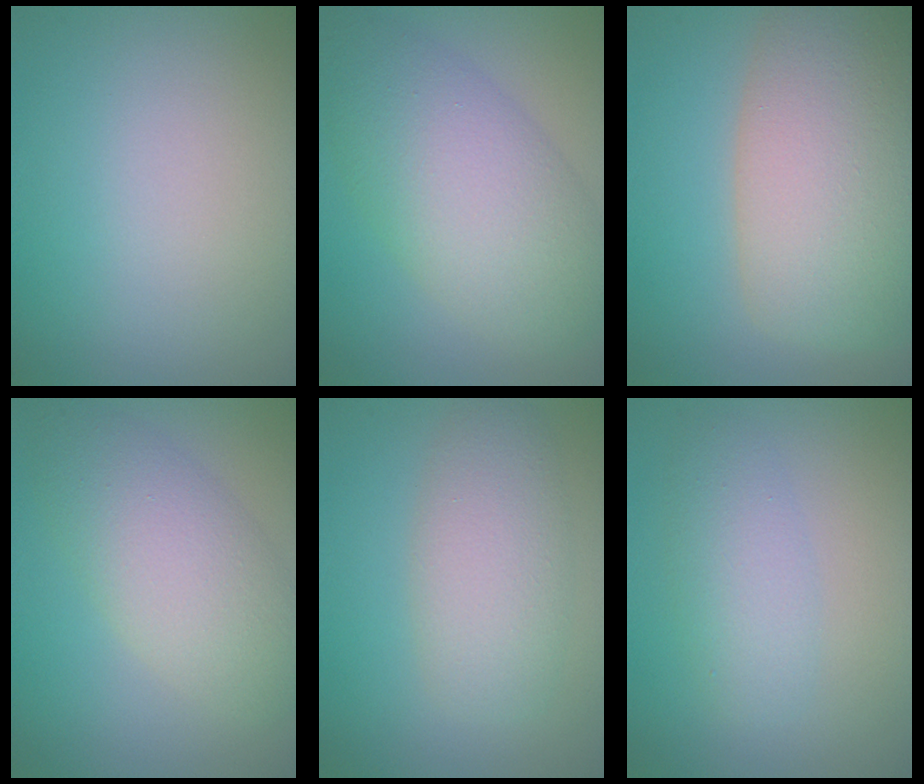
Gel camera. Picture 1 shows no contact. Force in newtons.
{"total": 8.3, "press": 8.3, "slide": 0.4}
{"total": 10.6, "press": 10.6, "slide": 0.5}
{"total": 5.9, "press": 5.9, "slide": 0.2}
{"total": 4.4, "press": 4.4, "slide": 0.1}
{"total": 3.0, "press": 3.0, "slide": 0.1}